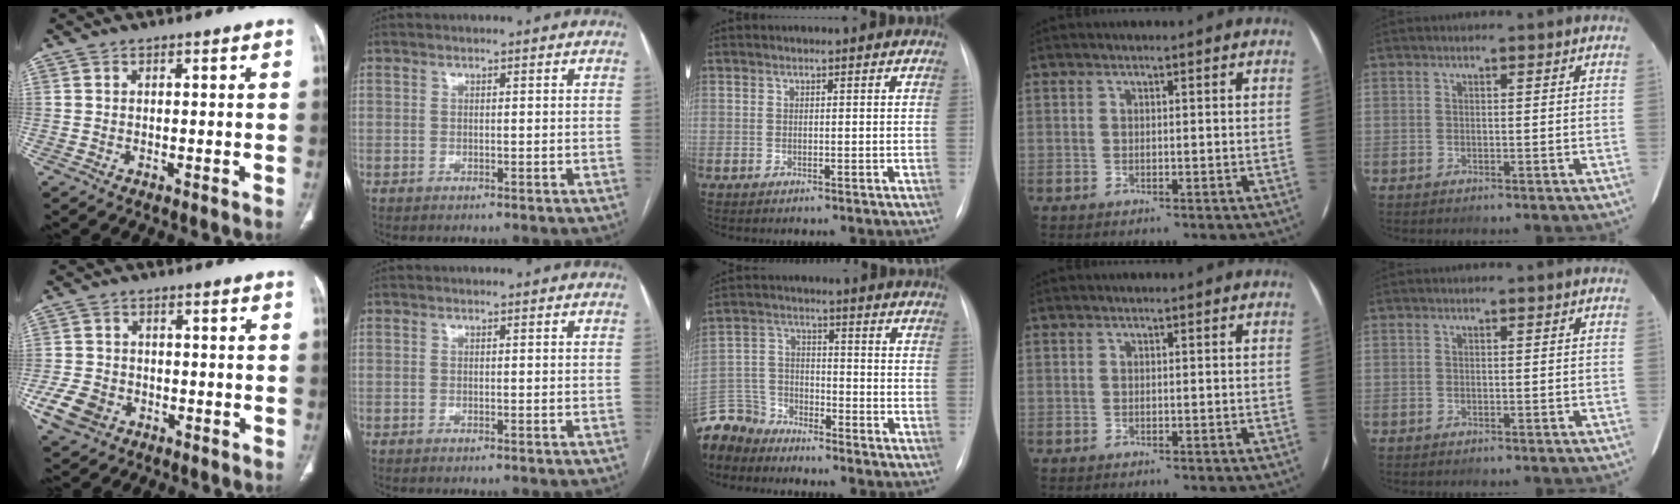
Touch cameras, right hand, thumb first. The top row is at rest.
{"thumb": {"total": 7.5, "force": [-3.0, 5.9, 3.5], "torque": [-0.067, 0.016, -0.048]}, "middle": {"total": 10.4, "force": [-9.7, 3.9, 0.6], "torque": [-0.026, 0.012, -0.191]}}